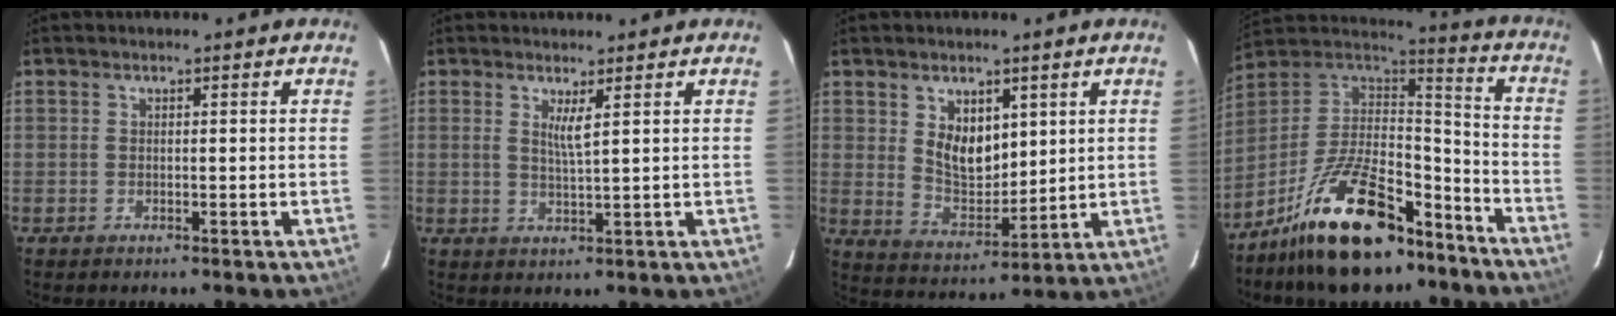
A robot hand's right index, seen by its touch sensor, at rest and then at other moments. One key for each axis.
{"total": 2.7, "fx": 1.3, "fy": -0.2, "fz": 2.3, "tx": -0.042, "ty": -0.007, "tz": 0.022}
{"total": 8.5, "fx": 3.3, "fy": 5.2, "fz": 5.9, "tx": -0.098, "ty": -0.003, "tz": 0.073}
{"total": 22.2, "fx": -14.5, "fy": 9.3, "fz": 13.9, "tx": -0.264, "ty": 0.008, "tz": -0.236}